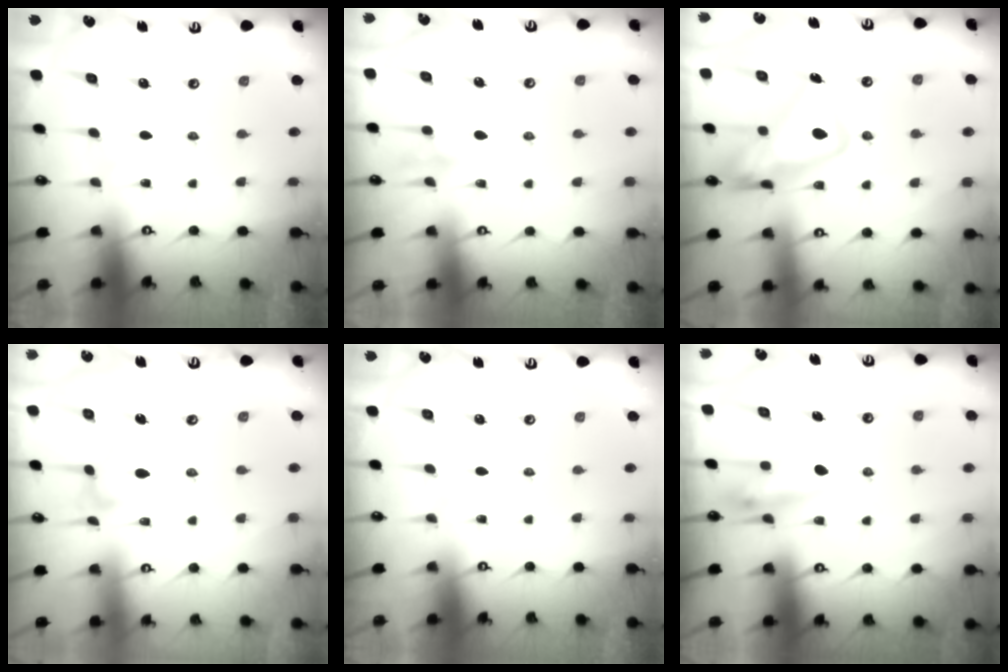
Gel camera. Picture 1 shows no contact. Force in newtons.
{"total": 8.0, "press": 8.0, "slide": 0.5}
{"total": 17.1, "press": 17.0, "slide": 1.5}
{"total": 11.6, "press": 11.6, "slide": 0.4}
{"total": 0.0}
{"total": 10.3, "press": 10.3, "slide": 0.4}